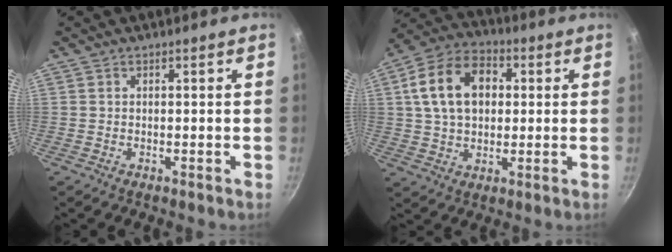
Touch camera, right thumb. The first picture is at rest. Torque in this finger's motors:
{"motor_torque": [0.37, 0.90, 0.85, -0.34, 0.28]}